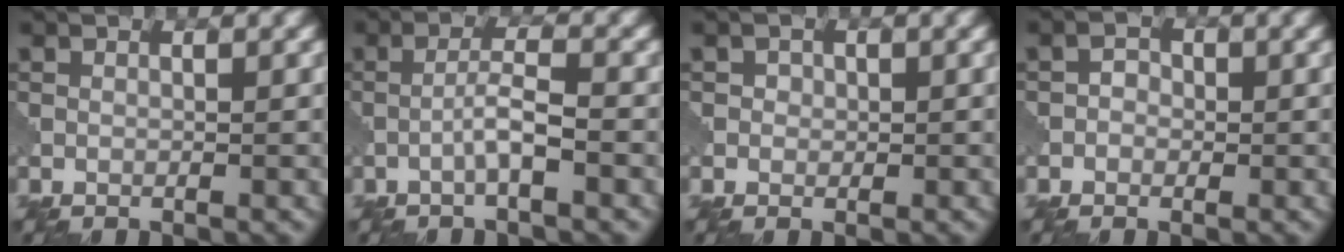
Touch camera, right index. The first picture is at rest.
{"total": 2.7, "force": [-1.1, 0.2, 2.4], "torque": [-0.044, 0.012, -0.024]}
{"total": 1.1, "force": [0.2, 1.0, 0.3], "torque": [0.000, 0.000, 0.000]}
{"total": 1.3, "force": [-0.4, 1.2, 0.4], "torque": [0.004, 0.004, -0.013]}